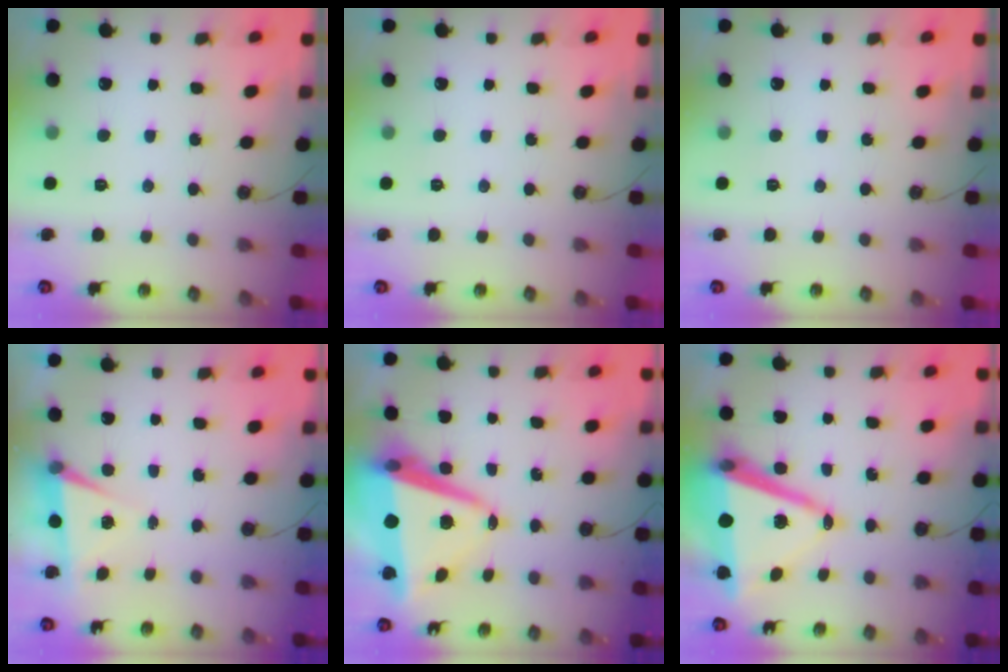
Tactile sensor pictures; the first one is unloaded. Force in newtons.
{"total": 0.0}
{"total": 0.0}
{"total": 5.6, "press": 3.2, "slide": 4.6}
{"total": 12.9, "press": 12.5, "slide": 3.0}
{"total": 15.4, "press": 14.9, "slide": 3.8}